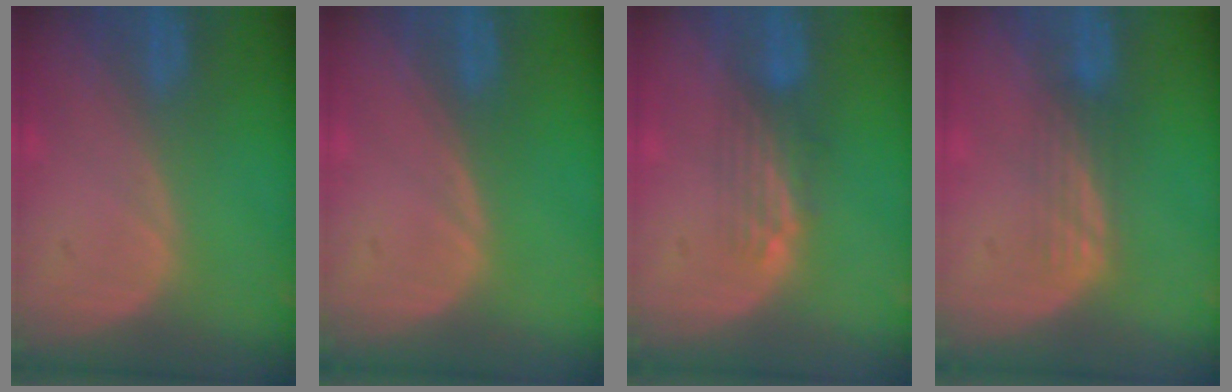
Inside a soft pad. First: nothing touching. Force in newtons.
{"total": 0.0}
{"total": 3.3, "press": 2.8, "slide": 1.6}
{"total": 2.9, "press": 2.5, "slide": 1.5}